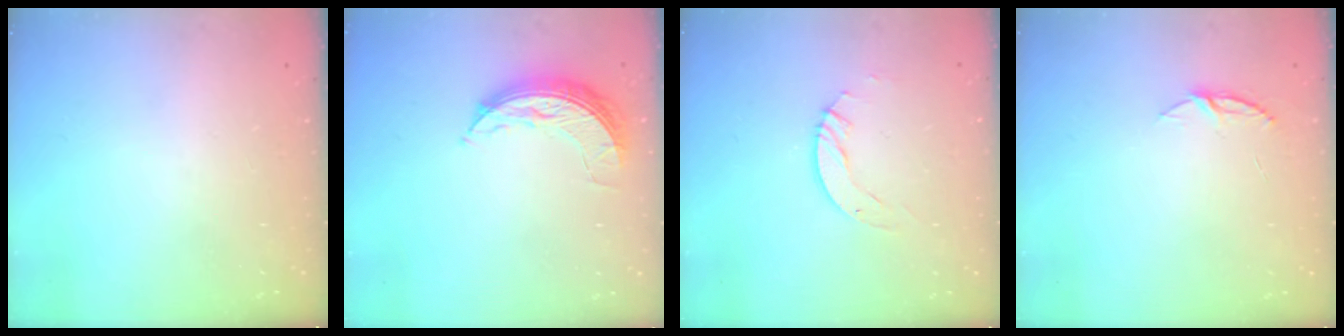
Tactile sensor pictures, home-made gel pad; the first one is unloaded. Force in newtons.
{"total": 7.6, "press": 7.6, "slide": 0.1}
{"total": 4.1, "press": 4.1, "slide": 0.4}
{"total": 4.6, "press": 4.5, "slide": 0.4}